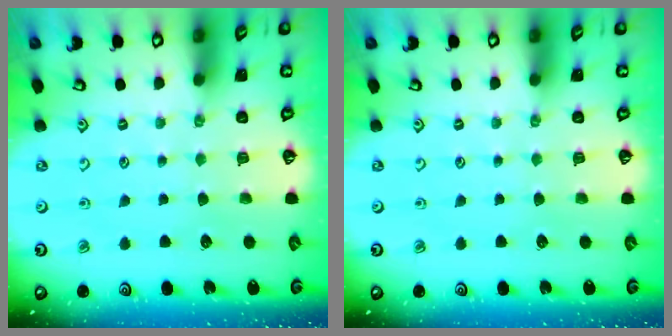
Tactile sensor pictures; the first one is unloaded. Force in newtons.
{"total": 0.0}